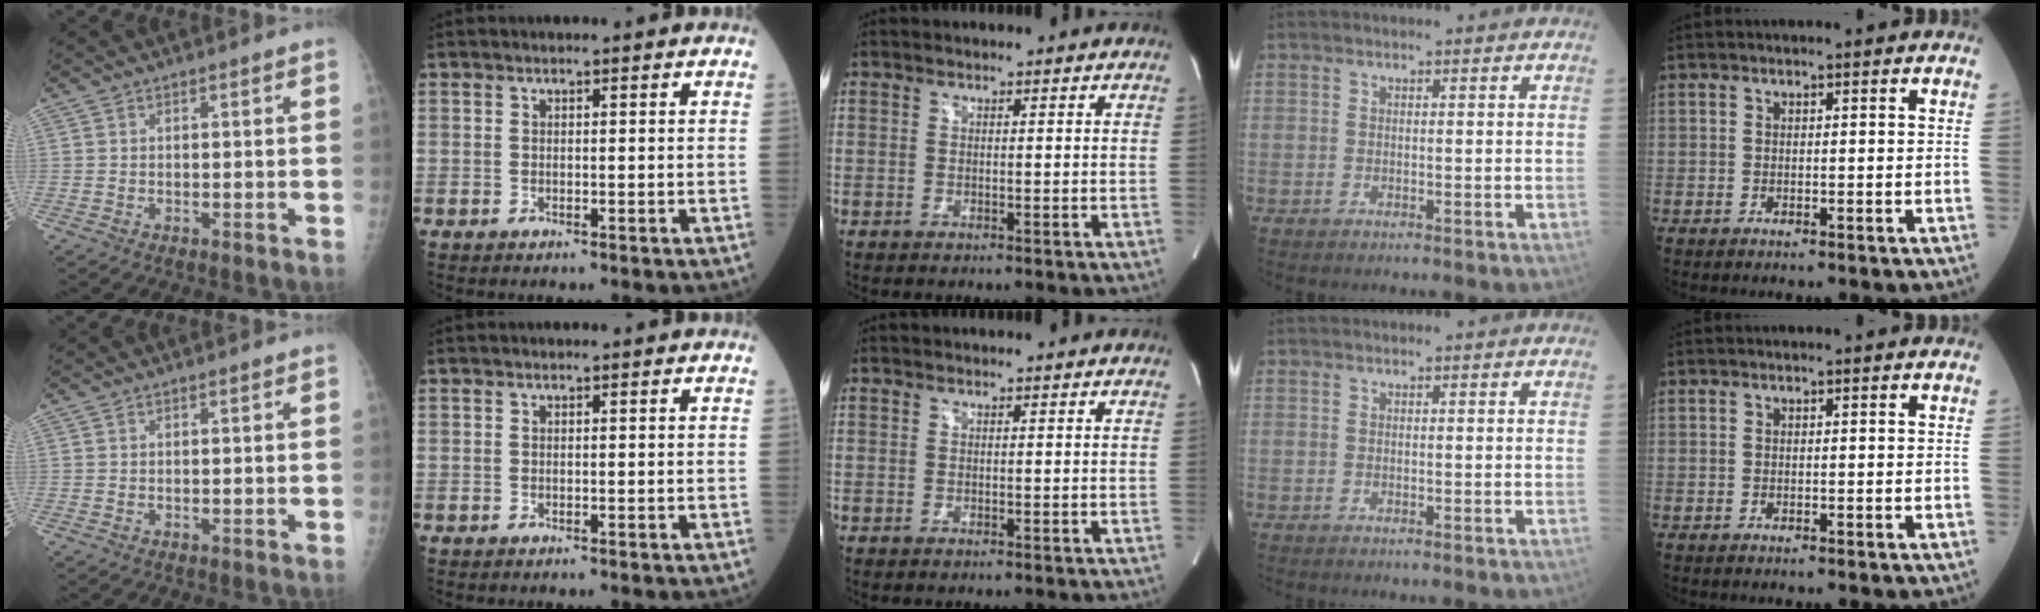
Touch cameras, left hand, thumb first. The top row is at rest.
{}